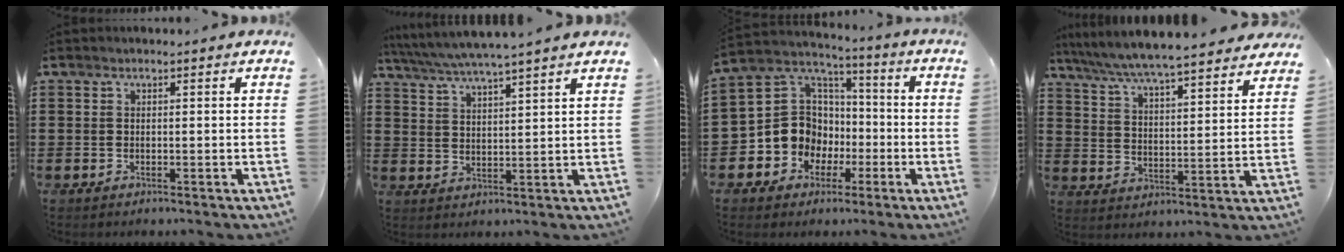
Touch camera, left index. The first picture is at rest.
{"total": 4.6, "force": [4.2, -0.7, 1.7], "torque": [-0.047, -0.025, 0.072]}
{"total": 10.5, "force": [-2.3, 9.7, 3.2], "torque": [-0.122, -0.001, -0.043]}
{"total": 5.9, "force": [5.7, -0.3, 1.8], "torque": [-0.061, -0.040, 0.094]}